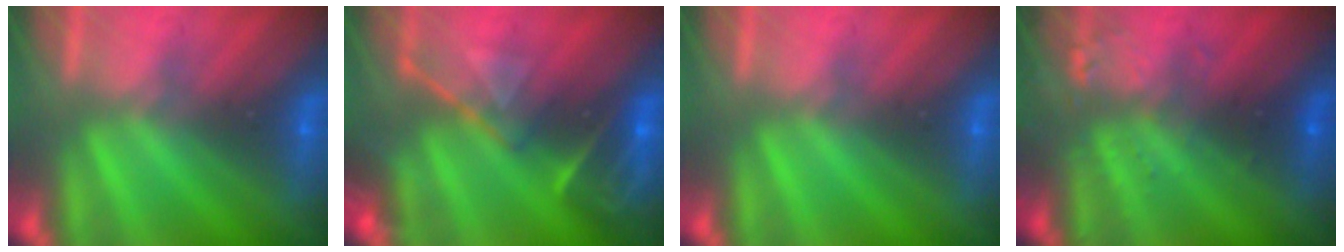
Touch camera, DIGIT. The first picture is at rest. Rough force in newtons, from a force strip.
{"total": 9.0}
{"total": 0.0}
{"total": 3.3}